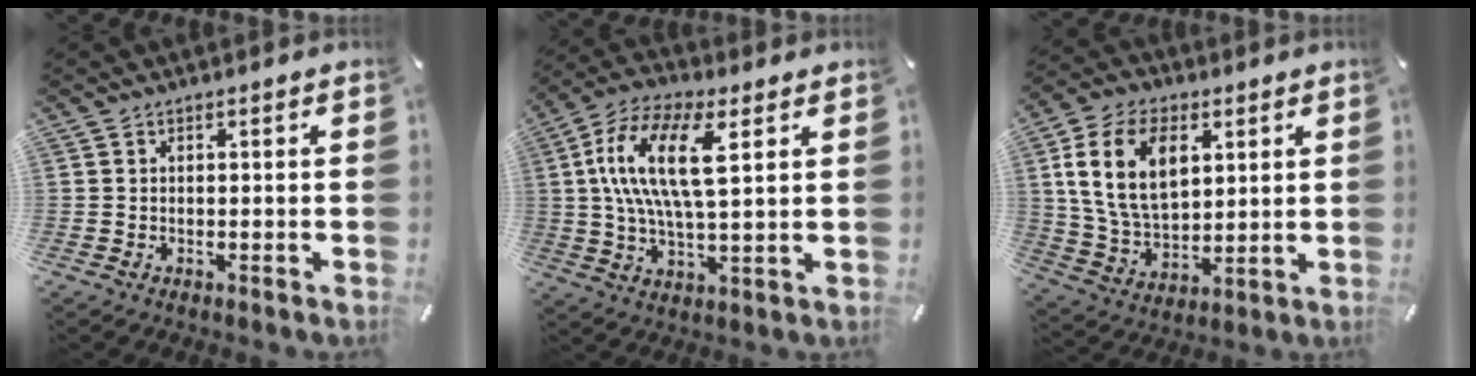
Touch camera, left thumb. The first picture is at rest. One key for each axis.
{"total": 15.3, "fx": 4.5, "fy": 6.0, "fz": 13.3, "tx": -0.287, "ty": 0.002, "tz": 0.074}
{"total": 15.7, "fx": 5.4, "fy": 10.2, "fz": 10.5, "tx": -0.224, "ty": -0.002, "tz": 0.096}